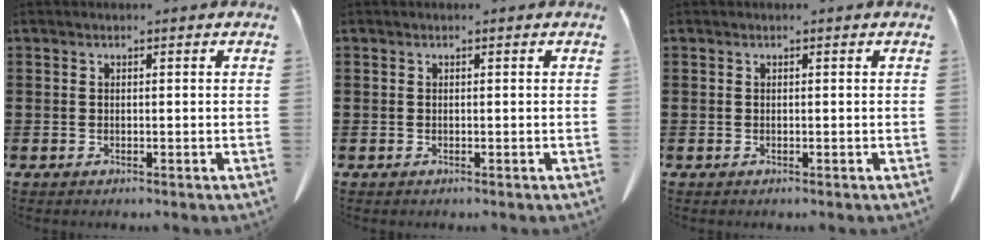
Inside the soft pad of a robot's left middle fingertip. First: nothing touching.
{"total": 0.0}
{"total": 0.0}